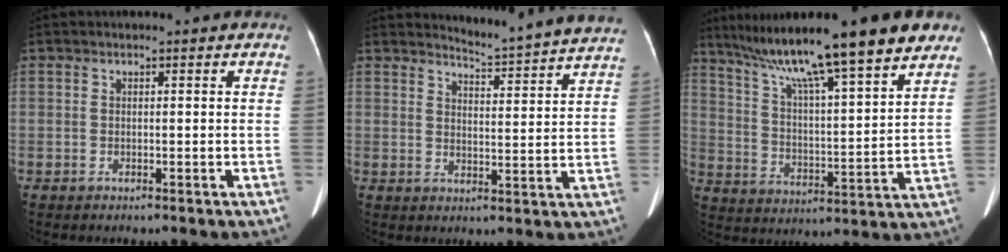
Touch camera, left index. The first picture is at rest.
{"total": 12.5, "force": [12.3, -1.4, 1.8], "torque": [-0.034, -0.054, 0.144]}
{"total": 22.0, "force": [16.7, 1.4, 14.2], "torque": [-0.236, 0.020, 0.257]}